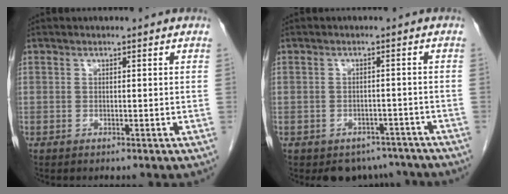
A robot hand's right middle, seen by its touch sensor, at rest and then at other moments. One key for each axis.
{"total": 5.8, "fx": -4.9, "fy": 3.1, "fz": 0.5, "tx": 0.012, "ty": 0.010, "tz": -0.060}